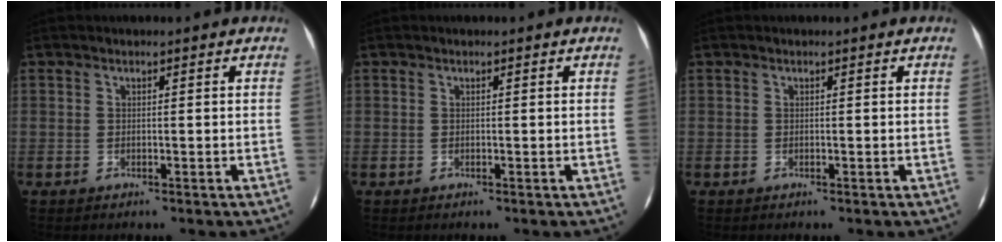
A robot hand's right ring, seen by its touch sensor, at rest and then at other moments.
{"total": 0.0}
{"total": 0.0}